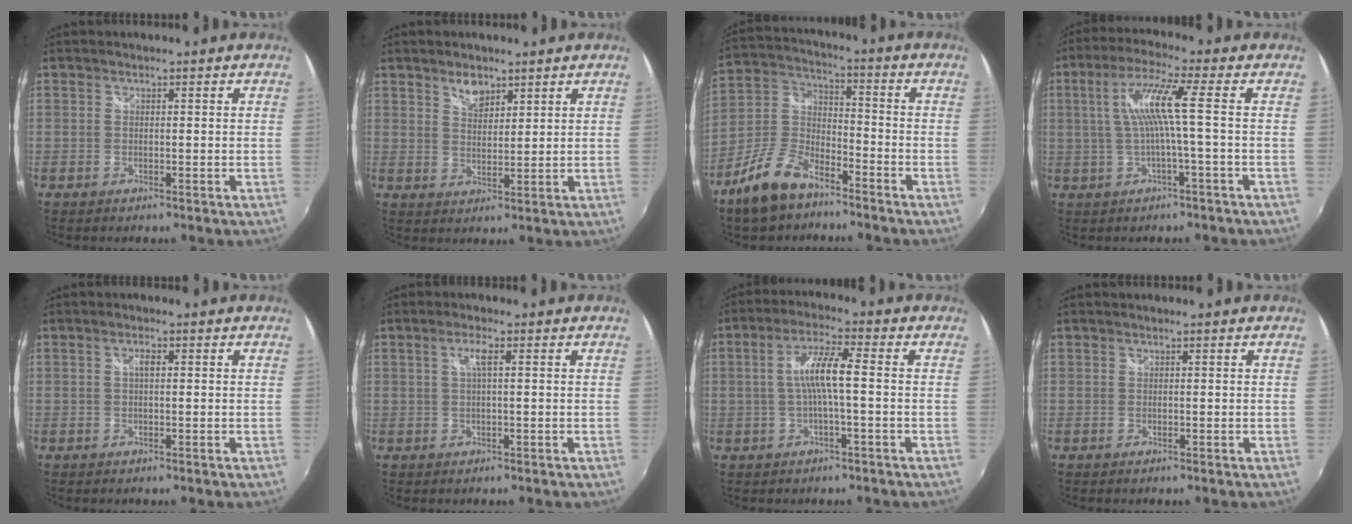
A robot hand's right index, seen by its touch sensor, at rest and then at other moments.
{"total": 4.1, "force": [2.9, 2.1, 1.9], "torque": [-0.024, 0.004, 0.051]}
{"total": 11.9, "force": [-8.2, 5.3, 6.9], "torque": [-0.161, 0.006, -0.157]}
{"total": 7.9, "force": [0.0, -0.9, 7.9], "torque": [-0.155, 0.004, 0.007]}
{"total": 1.4, "force": [0.2, 0.5, 1.3], "torque": [-0.024, 0.004, 0.000]}
{"total": 2.4, "force": [0.5, 0.1, 2.3], "torque": [-0.044, 0.003, 0.006]}
{"total": 6.6, "force": [-0.6, 0.4, 6.5], "torque": [-0.135, 0.009, -0.009]}
{"total": 0.0}